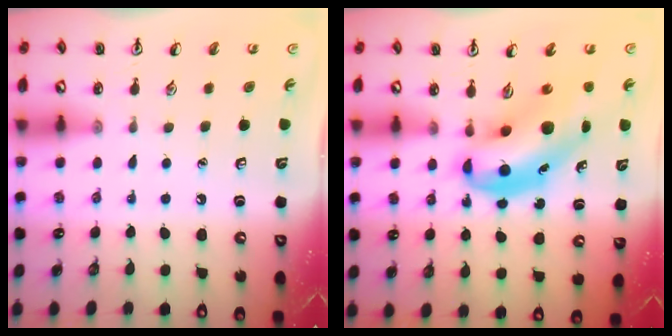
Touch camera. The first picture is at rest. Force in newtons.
{"total": 9.0, "press": 8.7, "slide": 2.4}